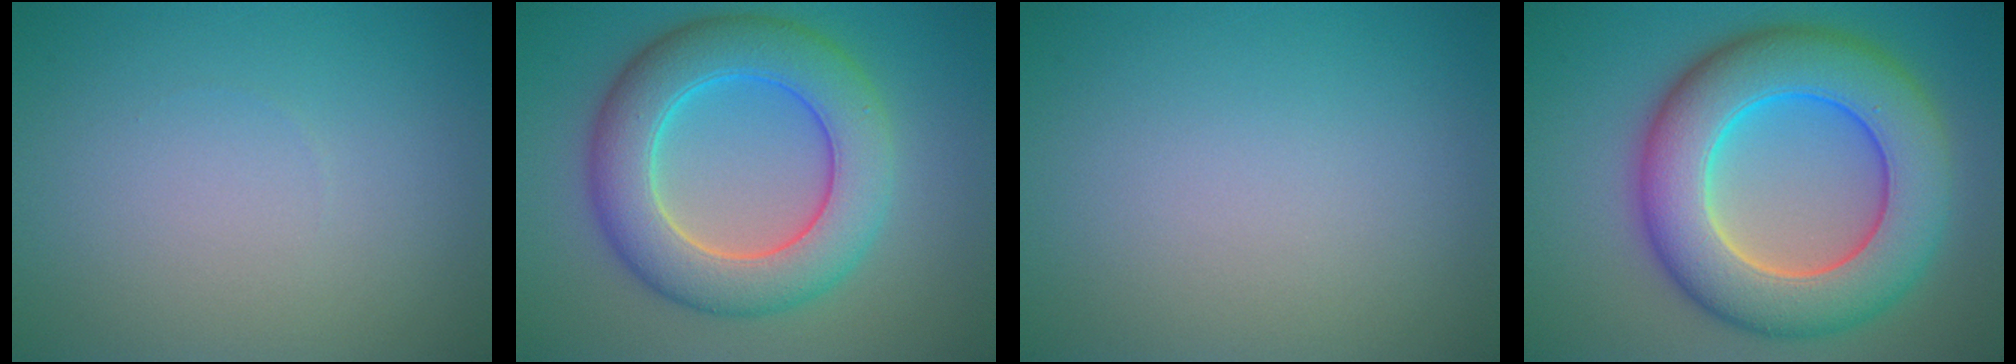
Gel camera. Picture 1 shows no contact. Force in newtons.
{"total": 8.5, "press": 8.5, "slide": 0.4}
{"total": 0.0}
{"total": 11.4, "press": 11.4, "slide": 0.3}